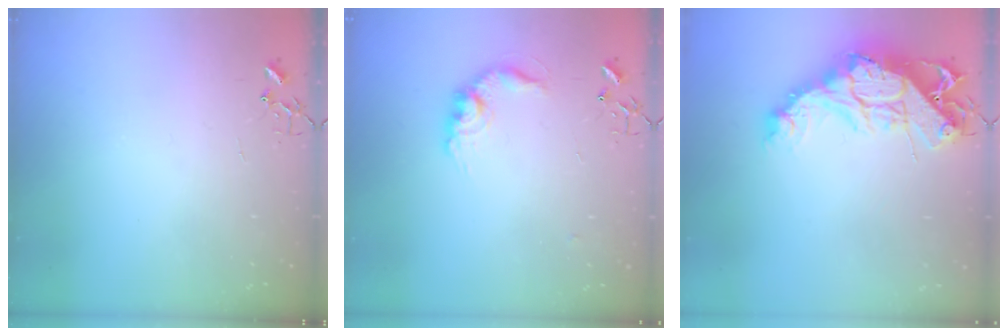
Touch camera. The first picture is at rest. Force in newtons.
{"total": 11.9, "press": 11.9, "slide": 0.7}
{"total": 18.5, "press": 18.4, "slide": 2.0}